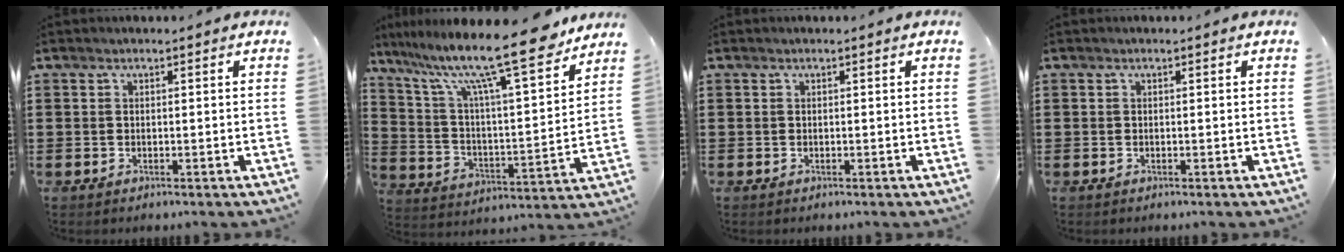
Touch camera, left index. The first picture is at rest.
{"total": 15.4, "force": [12.4, 1.2, 9.0], "torque": [-0.198, -0.072, 0.206]}
{"total": 0.0}
{"total": 0.0}